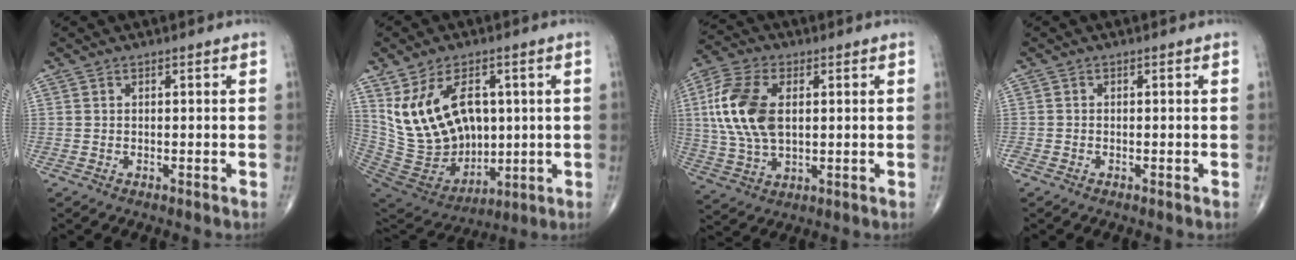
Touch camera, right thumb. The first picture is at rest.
{"total": 18.2, "force": [4.5, 12.3, 12.5], "torque": [-0.208, -0.014, 0.116]}
{"total": 14.4, "force": [2.3, 8.2, 11.6], "torque": [-0.245, 0.001, 0.044]}
{"total": 0.6, "force": [-0.4, 0.4, 0.2], "torque": [-0.005, 0.000, -0.009]}